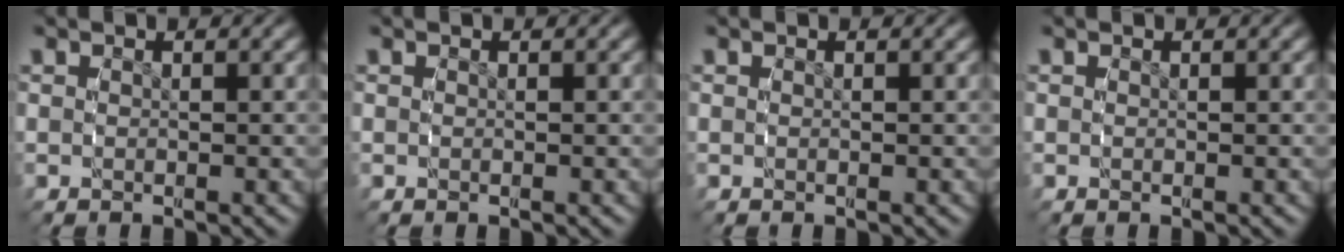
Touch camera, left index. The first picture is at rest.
{"total": 0.0}
{"total": 0.0}
{"total": 0.0}